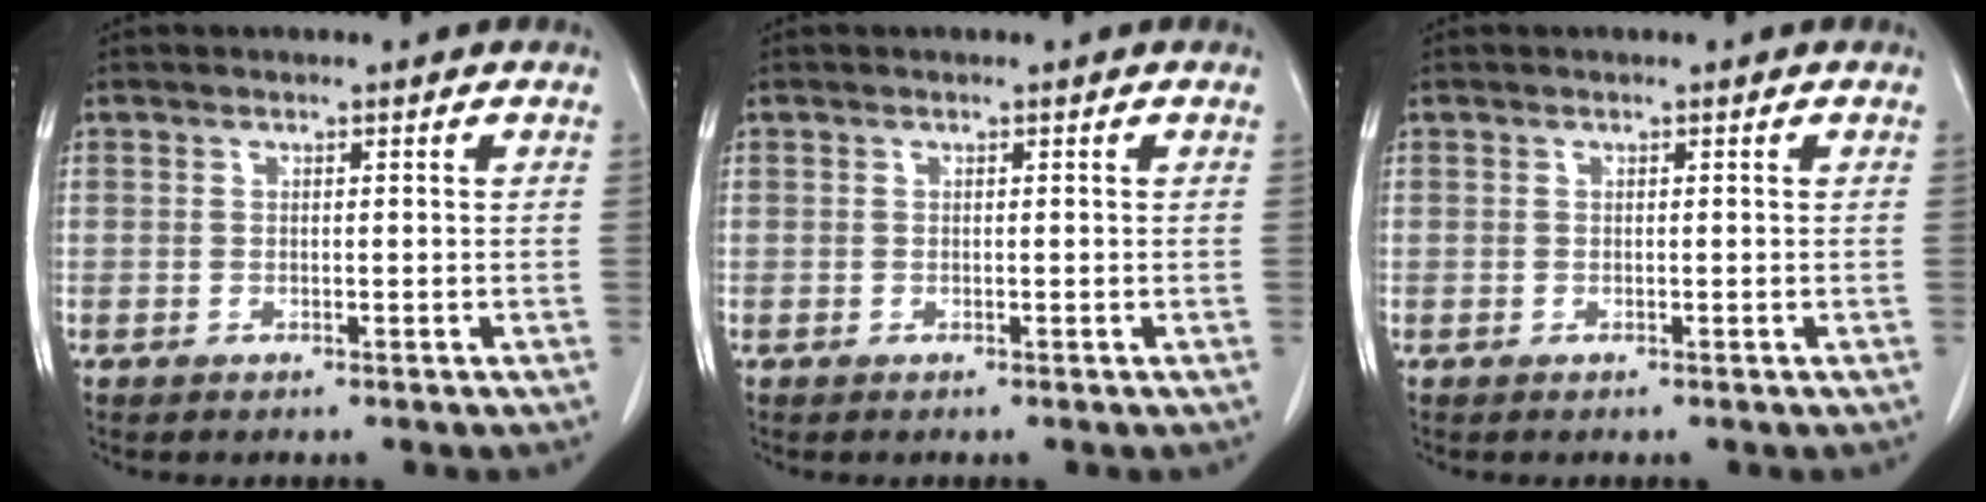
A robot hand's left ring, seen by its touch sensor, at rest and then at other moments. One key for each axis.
{"total": 0.0}
{"total": 0.0}